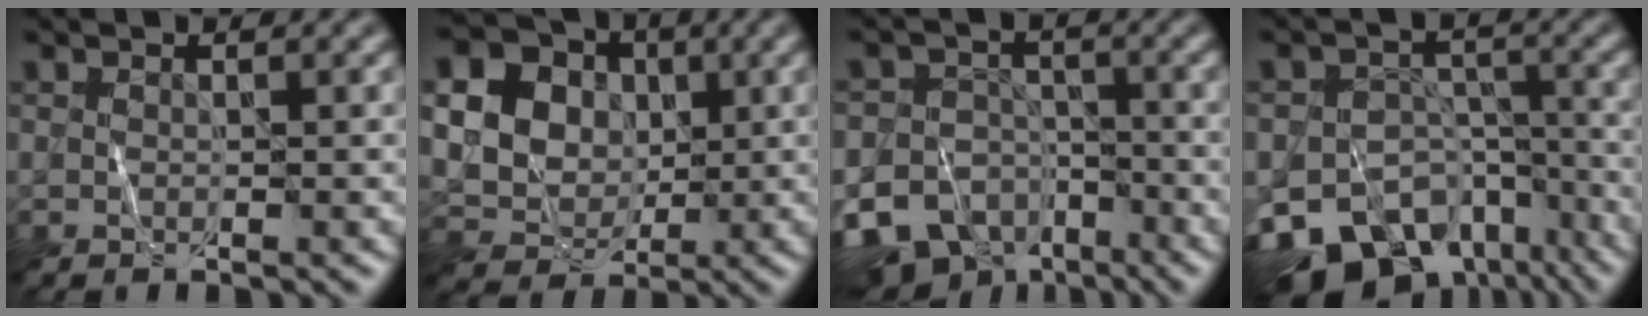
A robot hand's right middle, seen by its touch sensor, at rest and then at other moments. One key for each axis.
{"total": 16.0, "fx": 3.7, "fy": 14.3, "fz": 6.1, "tx": -0.179, "ty": 0.026, "tz": 0.055}
{"total": 13.2, "fx": -8.2, "fy": 9.7, "fz": 3.5, "tx": -0.056, "ty": -0.050, "tz": -0.140}
{"total": 15.1, "fx": -9.4, "fy": 9.9, "fz": 6.3, "tx": -0.108, "ty": -0.033, "tz": -0.121}